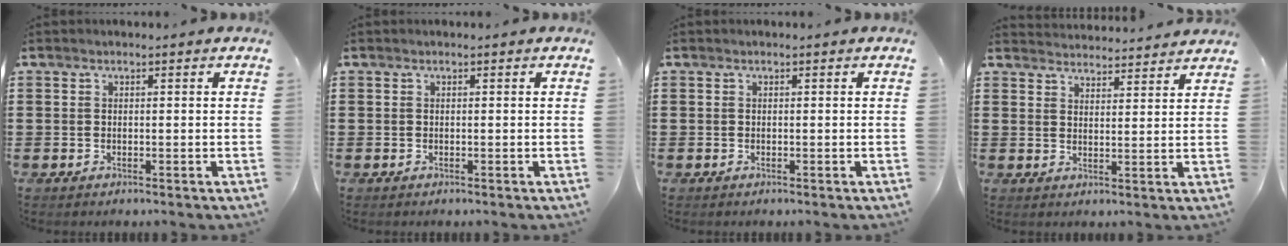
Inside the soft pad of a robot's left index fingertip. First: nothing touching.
{"total": 0.0}
{"total": 0.0}
{"total": 3.4, "force": [3.3, -0.1, -0.2], "torque": [0.002, -0.020, 0.060]}